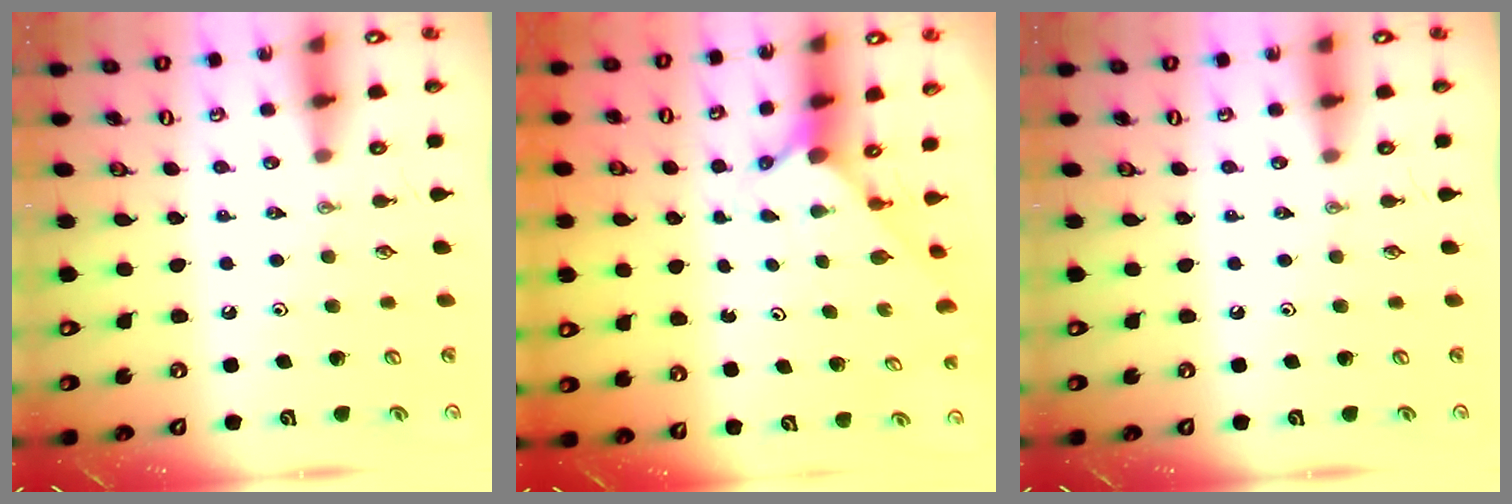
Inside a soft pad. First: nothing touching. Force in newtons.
{"total": 1.2, "press": 1.2, "slide": 0.1}
{"total": 0.0}